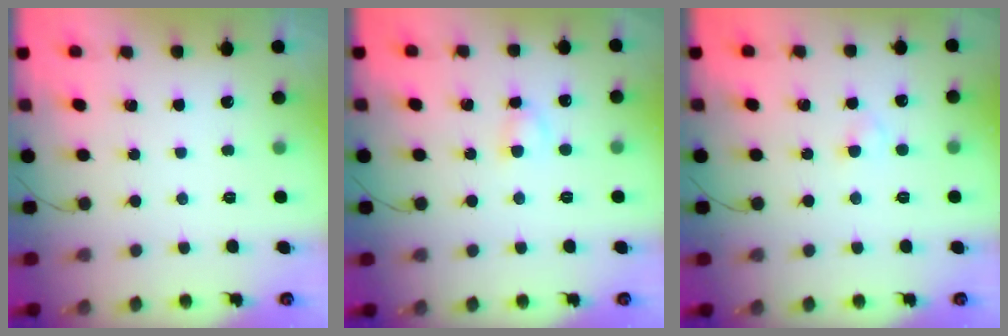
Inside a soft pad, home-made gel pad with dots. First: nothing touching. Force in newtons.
{"total": 2.8, "press": 2.5, "slide": 1.2}
{"total": 1.9, "press": 1.6, "slide": 1.0}